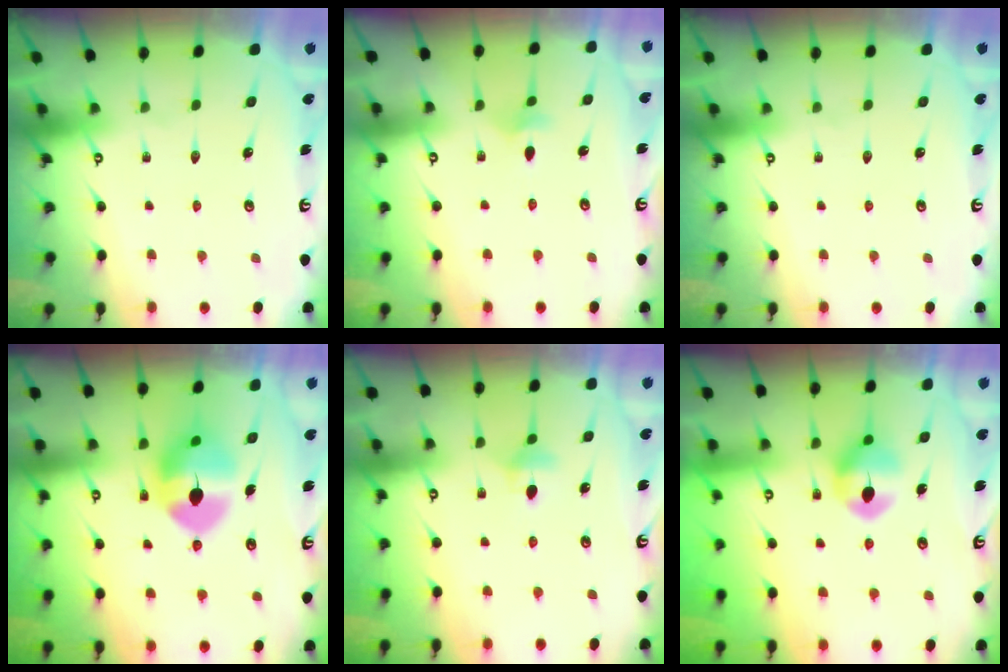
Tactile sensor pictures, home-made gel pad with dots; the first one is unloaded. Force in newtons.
{"total": 4.2, "press": 4.1, "slide": 1.0}
{"total": 0.0}
{"total": 9.0, "press": 9.0, "slide": 0.6}
{"total": 4.3, "press": 4.2, "slide": 0.7}
{"total": 7.4, "press": 7.4, "slide": 0.5}